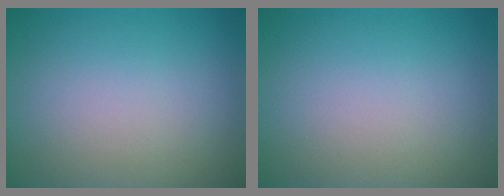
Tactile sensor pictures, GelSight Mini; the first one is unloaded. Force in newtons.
{"total": 0.0}